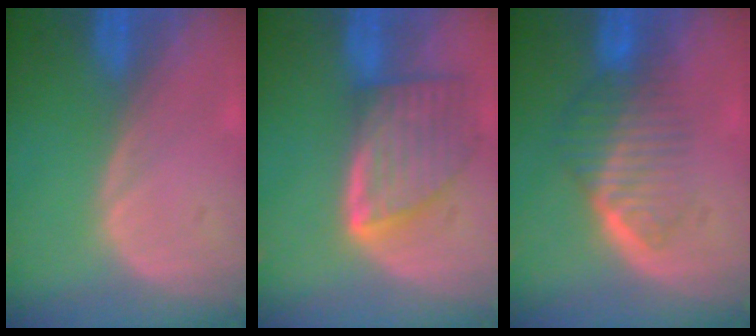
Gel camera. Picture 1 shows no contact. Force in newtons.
{"total": 8.0, "press": 7.2, "slide": 3.5}
{"total": 6.6, "press": 6.0, "slide": 2.7}